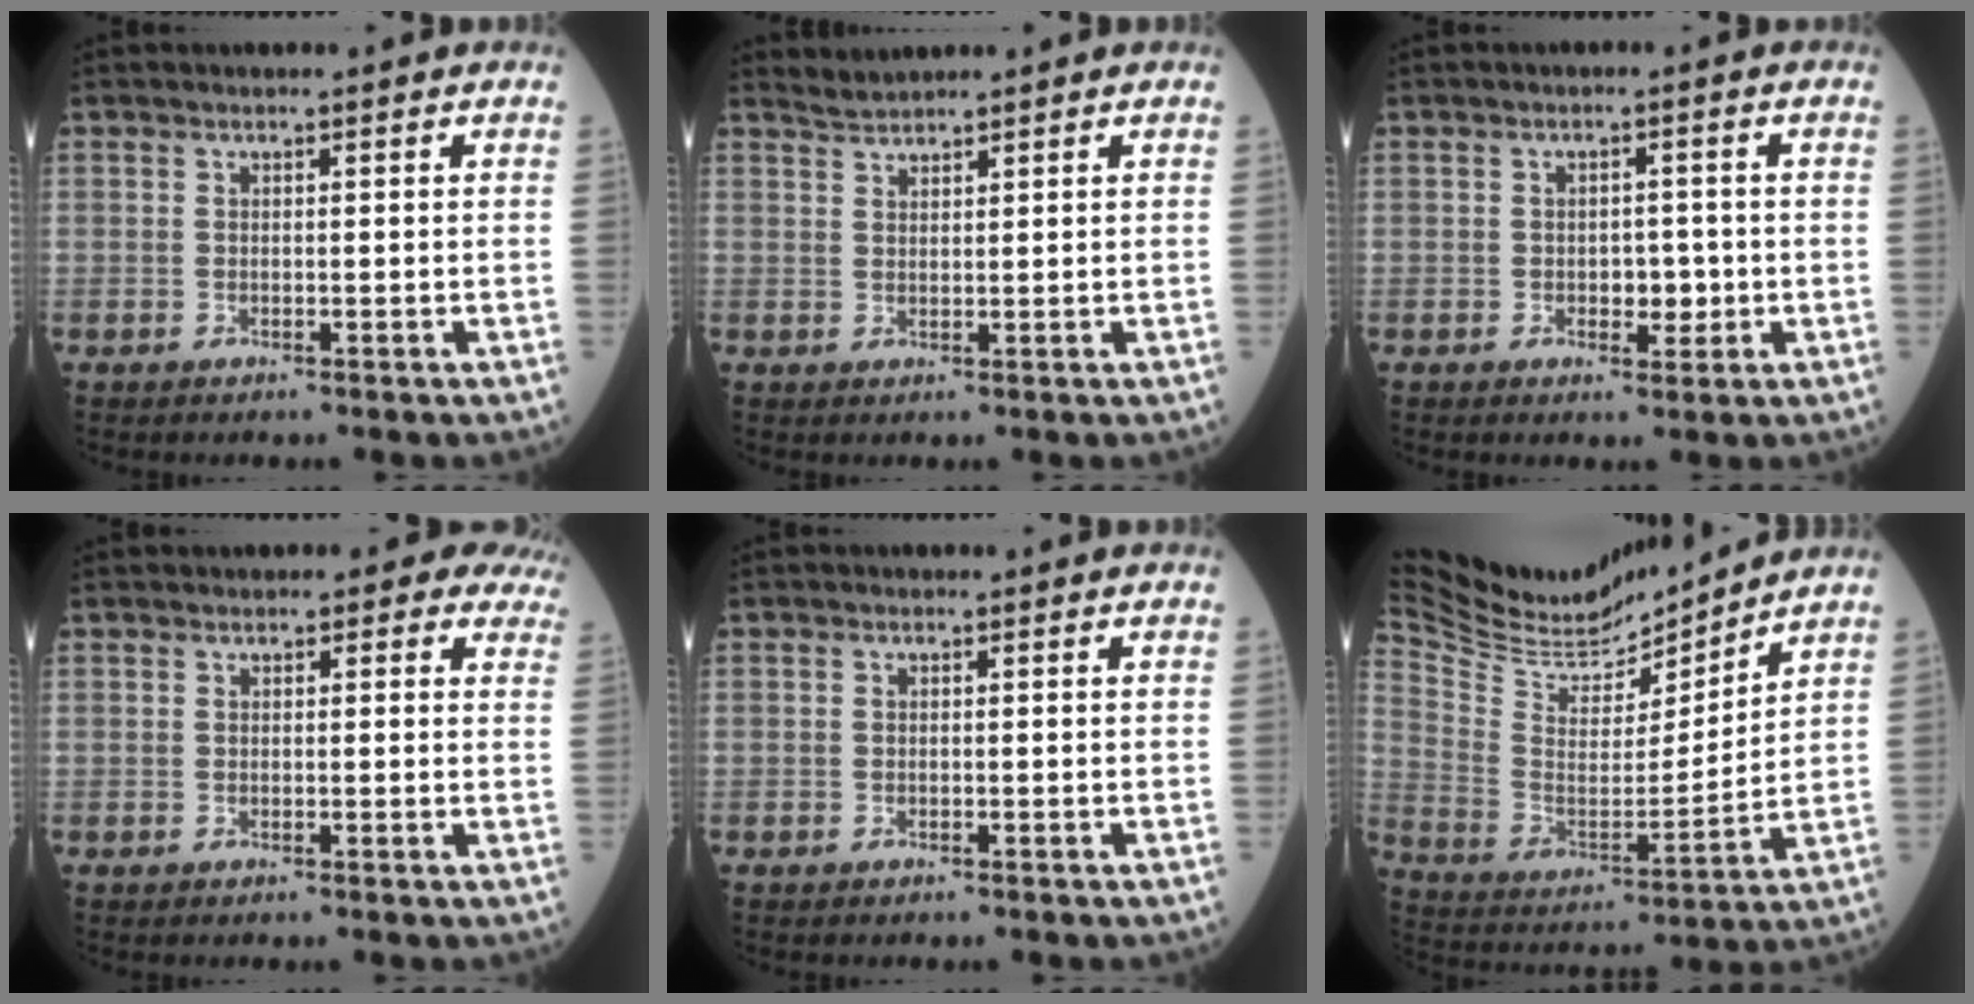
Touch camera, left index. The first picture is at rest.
{"total": 1.8, "force": [1.7, -0.4, -0.4], "torque": [0.000, 0.006, 0.042]}
{"total": 2.8, "force": [-0.7, 1.7, 2.1], "torque": [-0.021, 0.000, -0.009]}
{"total": 5.8, "force": [5.1, 2.3, 1.7], "torque": [0.010, -0.001, 0.035]}
{"total": 0.0}
{"total": 19.5, "force": [18.2, 3.7, 5.9], "torque": [-0.120, -0.009, 0.315]}